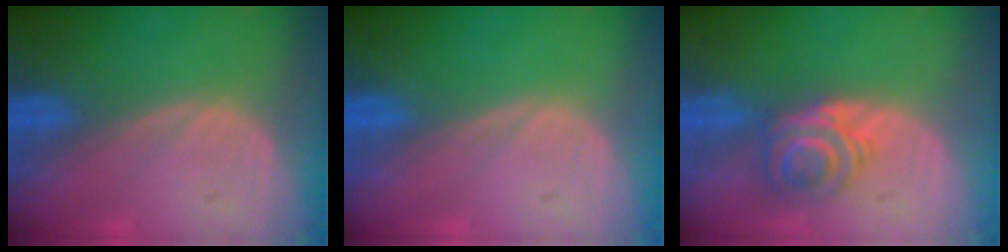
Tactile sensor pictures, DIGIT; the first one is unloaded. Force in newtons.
{"total": 0.0}
{"total": 6.2, "press": 5.2, "slide": 3.3}